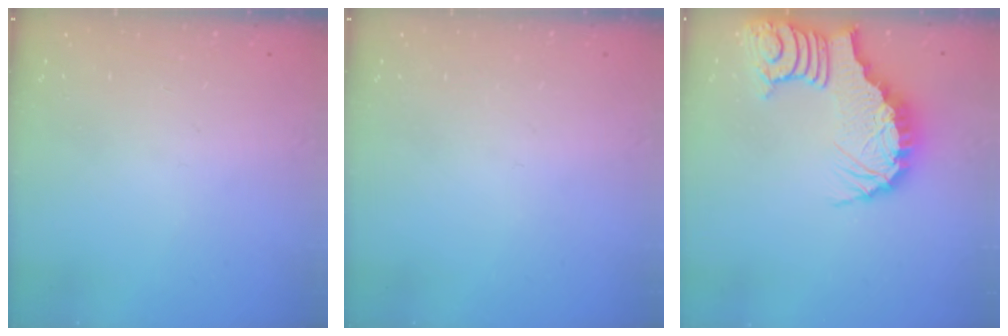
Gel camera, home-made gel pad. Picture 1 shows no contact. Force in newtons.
{"total": 0.0}
{"total": 7.1, "press": 7.0, "slide": 1.1}